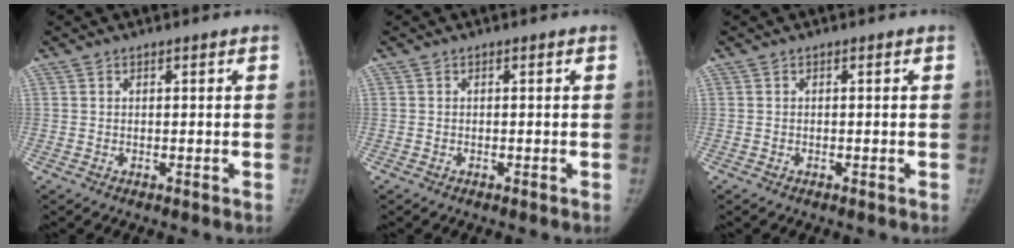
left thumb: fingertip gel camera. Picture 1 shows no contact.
{"total": 0.0}
{"total": 0.0}